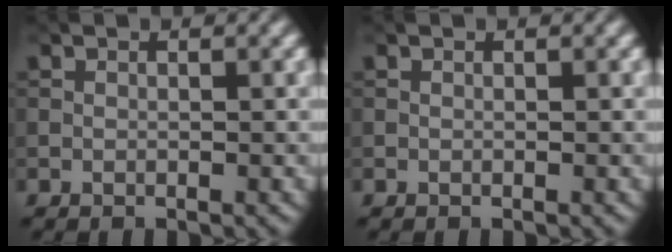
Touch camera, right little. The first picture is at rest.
{"total": 0.0}